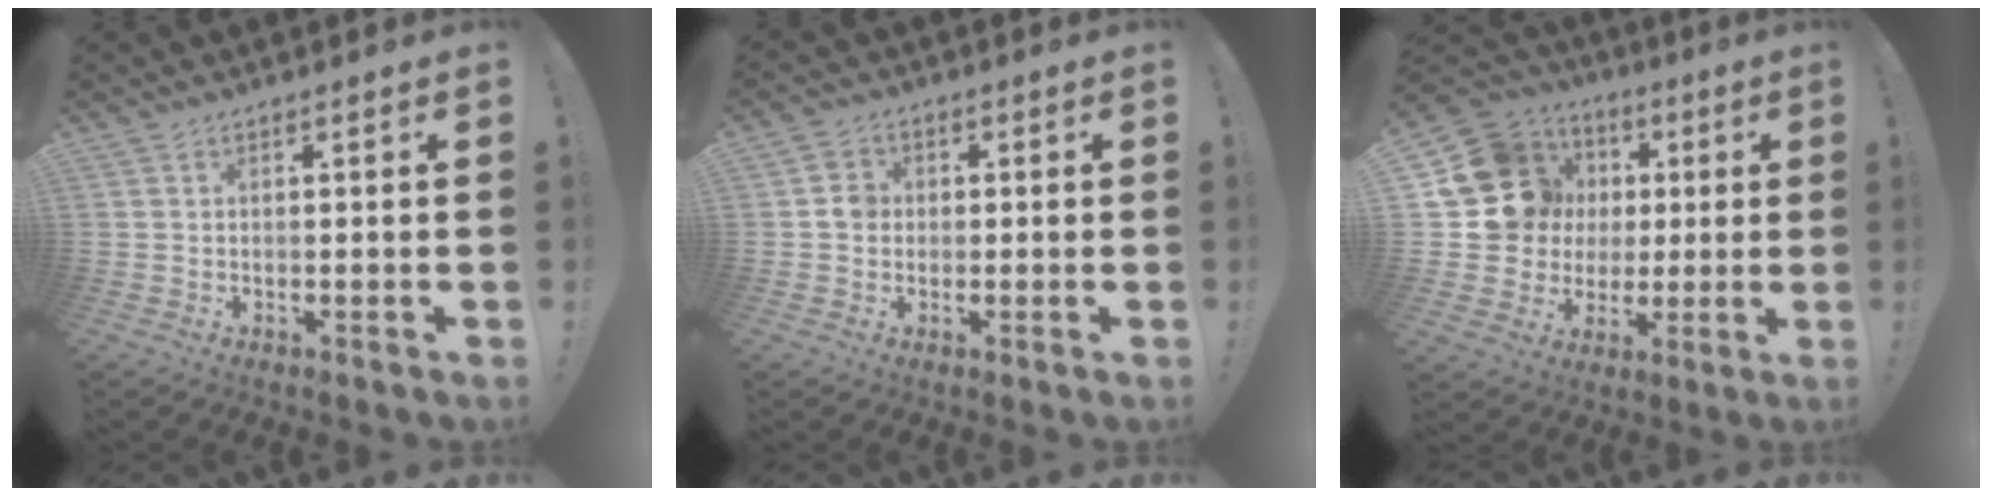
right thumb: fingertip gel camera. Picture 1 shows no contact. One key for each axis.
{"total": 3.7, "fx": -0.3, "fy": 3.3, "fz": 1.7, "tx": -0.021, "ty": 0.007, "tz": -0.007}
{"total": 16.1, "fx": 3.8, "fy": 14.5, "fz": 5.8, "tx": -0.091, "ty": -0.012, "tz": 0.107}